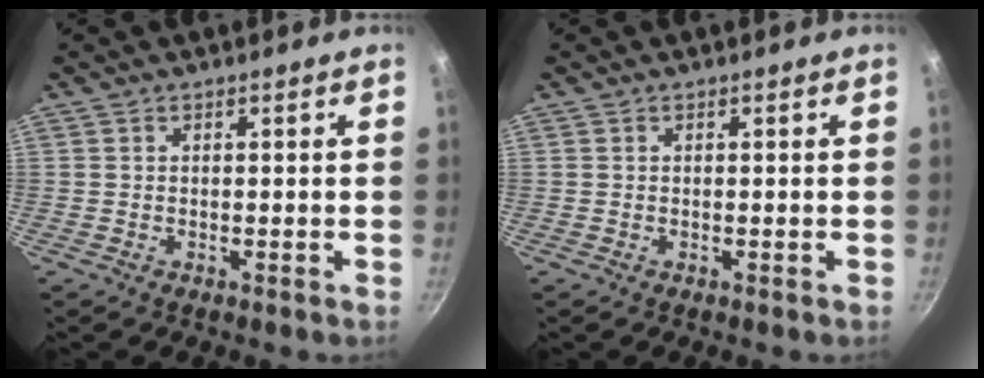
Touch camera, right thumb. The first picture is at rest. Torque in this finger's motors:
{"motor_torque": [0.00, 0.00, 0.03, -0.03, 0.01]}